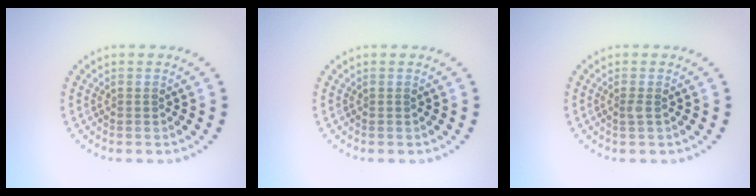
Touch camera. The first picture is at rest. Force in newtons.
{"total": 0.0}
{"total": 0.6, "press": 0.5, "slide": 0.3}